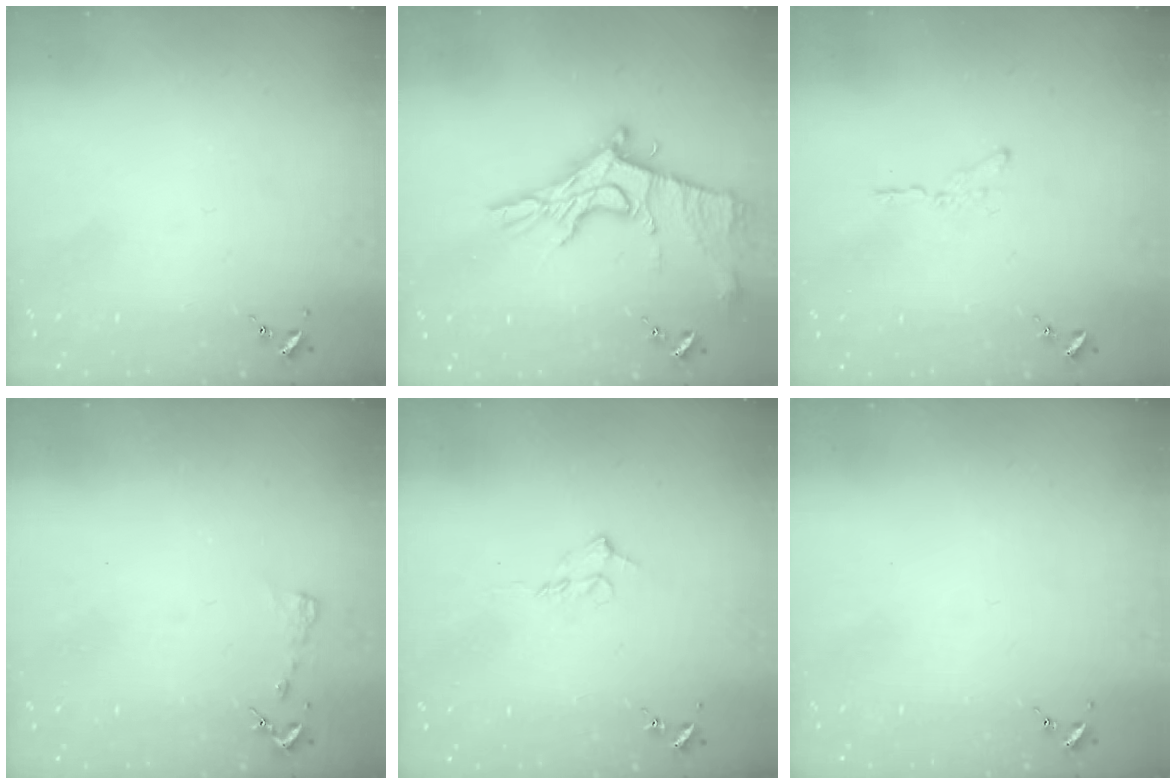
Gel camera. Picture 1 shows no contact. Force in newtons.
{"total": 15.5, "press": 15.5, "slide": 1.1}
{"total": 3.7, "press": 3.7, "slide": 0.4}
{"total": 3.4, "press": 3.3, "slide": 0.3}
{"total": 7.3, "press": 7.2, "slide": 0.8}
{"total": 0.0}